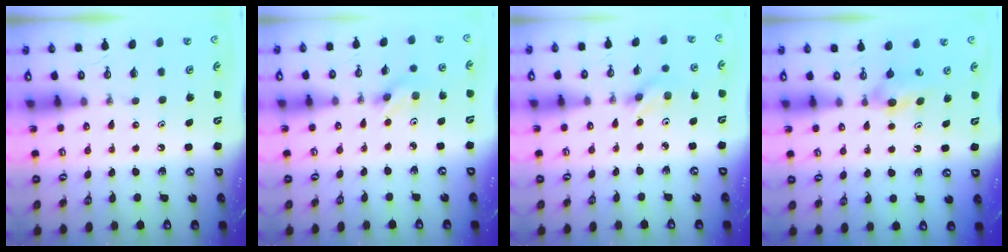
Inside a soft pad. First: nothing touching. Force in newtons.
{"total": 2.3, "press": 2.1, "slide": 0.8}
{"total": 2.3, "press": 2.1, "slide": 0.8}
{"total": 4.5, "press": 4.4, "slide": 0.9}